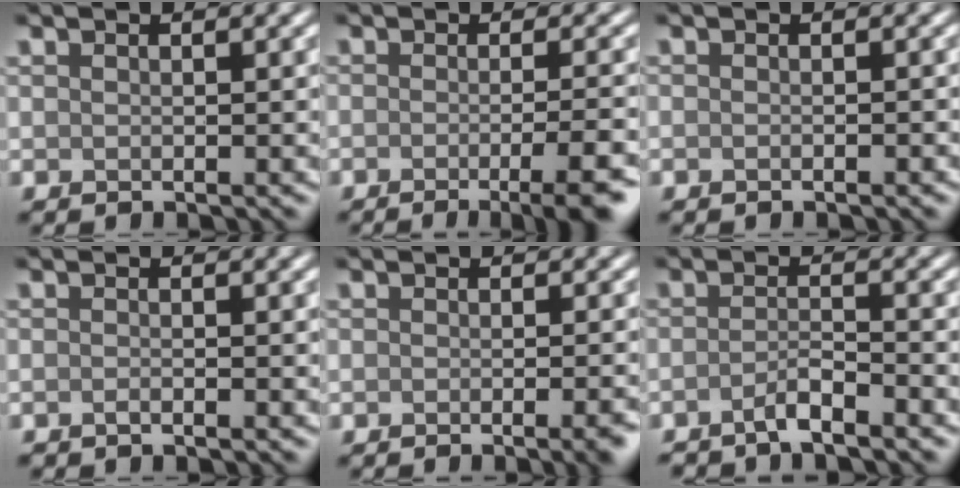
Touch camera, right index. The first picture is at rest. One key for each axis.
{"total": 5.7, "fx": -2.7, "fy": 1.3, "fz": 4.8, "tx": -0.050, "ty": -0.007, "tz": -0.037}
{"total": 0.5, "fx": -0.5, "fy": 0.0, "fz": 0.2, "tx": -0.003, "ty": -0.001, "tz": -0.009}
{"total": 0.8, "fx": -0.7, "fy": 0.0, "fz": 0.3, "tx": -0.007, "ty": -0.002, "tz": -0.015}
{"total": 3.2, "fx": -2.1, "fy": 0.7, "fz": 2.4, "tx": -0.014, "ty": 0.002, "tz": -0.026}
{"total": 2.2, "fx": -1.9, "fy": 0.1, "fz": 1.2, "tx": -0.021, "ty": 0.005, "tz": -0.042}